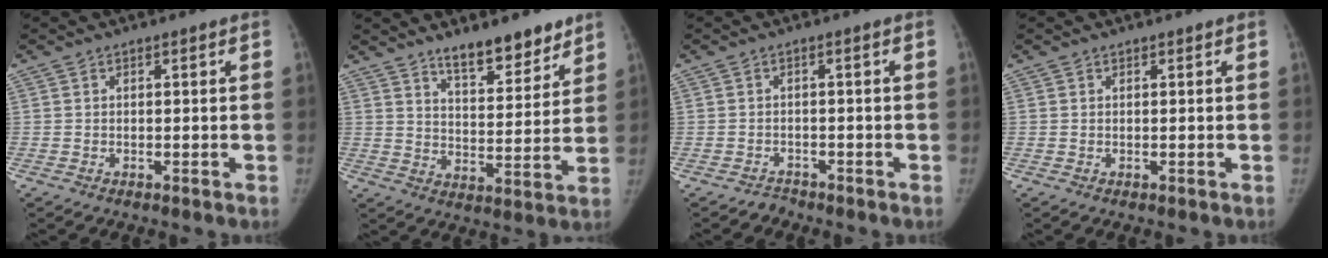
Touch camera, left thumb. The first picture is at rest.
{"total": 10.9, "force": [8.6, 3.7, 5.5], "torque": [-0.047, -0.066, 0.138]}
{"total": 1.6, "force": [-1.4, 0.5, -0.7], "torque": [0.020, 0.005, -0.027]}
{"total": 0.0}